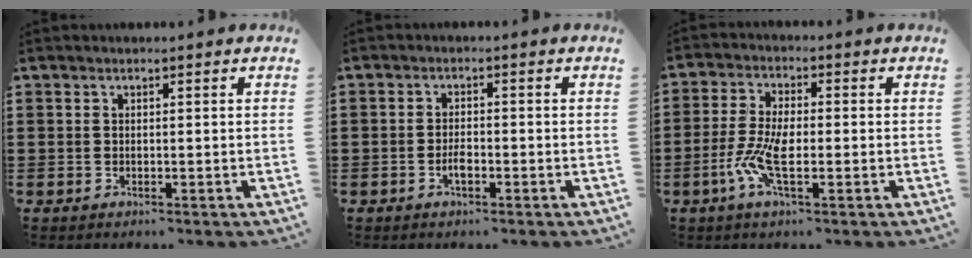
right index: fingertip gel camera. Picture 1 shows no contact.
{"total": 2.2, "force": [-1.1, 0.8, 1.8], "torque": [-0.034, 0.001, -0.019]}
{"total": 6.8, "force": [-1.9, 2.4, 6.1], "torque": [-0.143, -0.011, -0.042]}